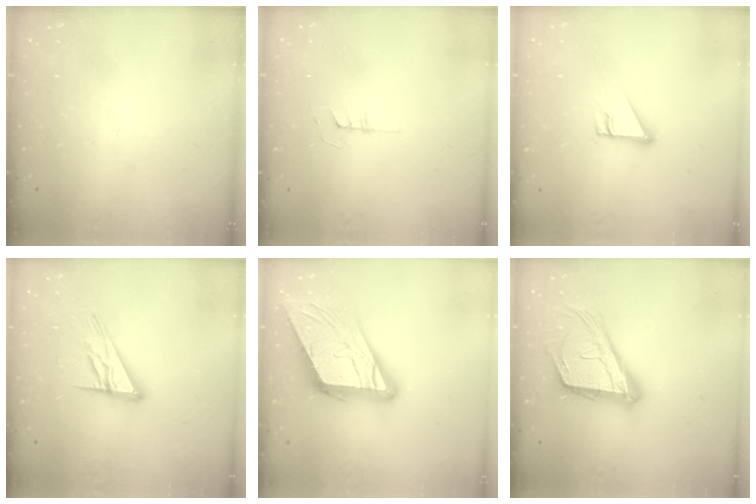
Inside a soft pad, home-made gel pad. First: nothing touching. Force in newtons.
{"total": 4.0, "press": 4.0, "slide": 0.4}
{"total": 4.3, "press": 4.3, "slide": 0.4}
{"total": 12.6, "press": 12.5, "slide": 1.1}
{"total": 18.0, "press": 17.8, "slide": 2.4}
{"total": 19.7, "press": 19.6, "slide": 2.3}